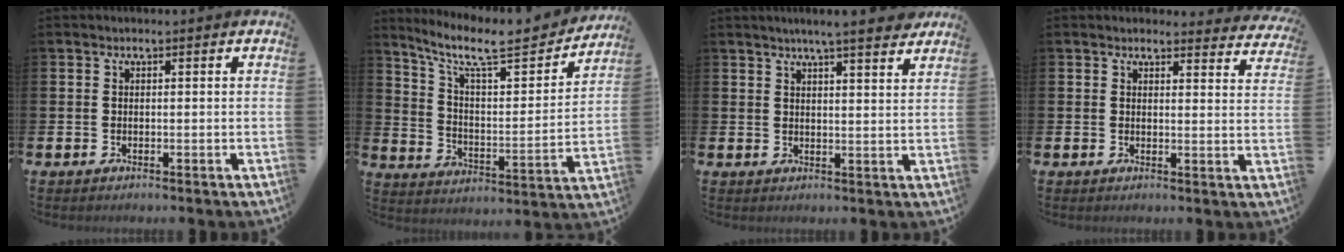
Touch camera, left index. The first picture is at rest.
{"total": 9.9, "force": [8.4, 2.2, 4.7], "torque": [-0.116, -0.060, 0.139]}
{"total": 5.5, "force": [5.1, -0.3, 2.1], "torque": [-0.032, -0.027, 0.084]}
{"total": 2.8, "force": [2.8, 0.4, 0.1], "torque": [0.001, -0.018, 0.048]}